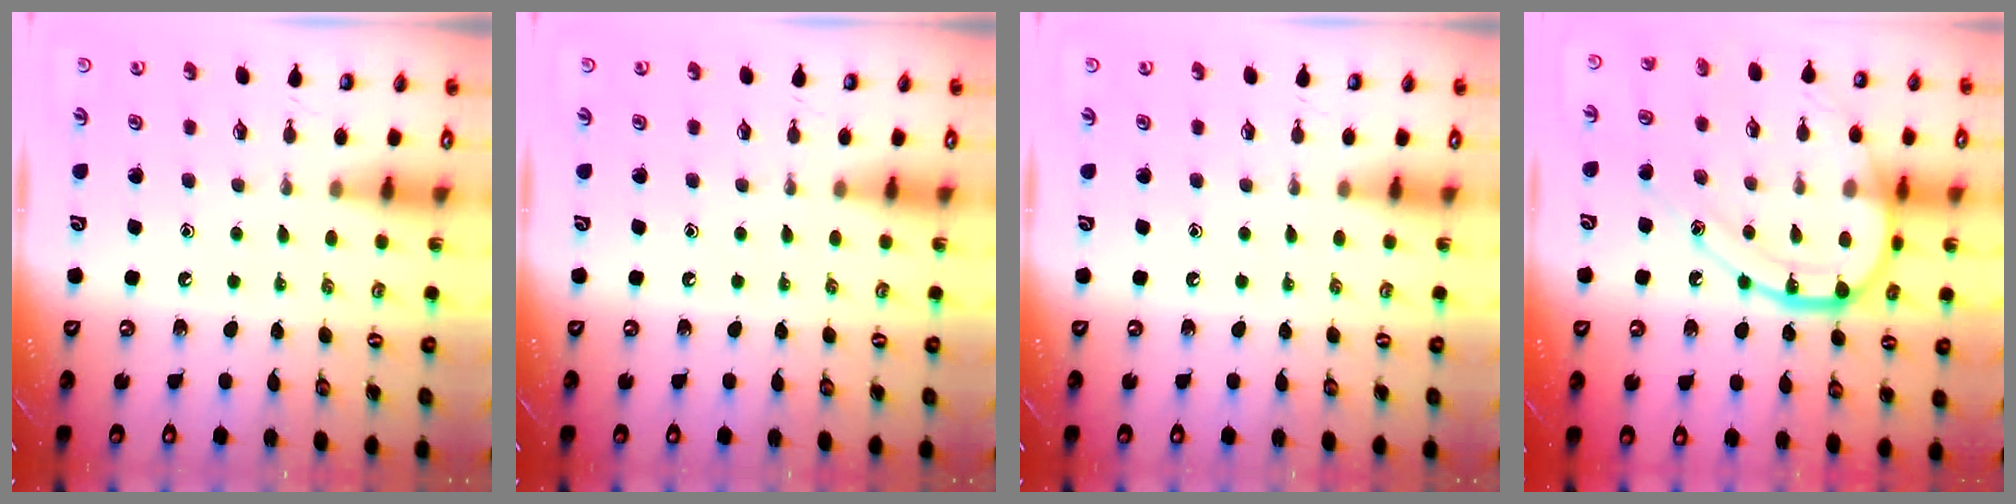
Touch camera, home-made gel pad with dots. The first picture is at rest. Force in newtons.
{"total": 0.0}
{"total": 0.0}
{"total": 18.6, "press": 18.6, "slide": 1.6}